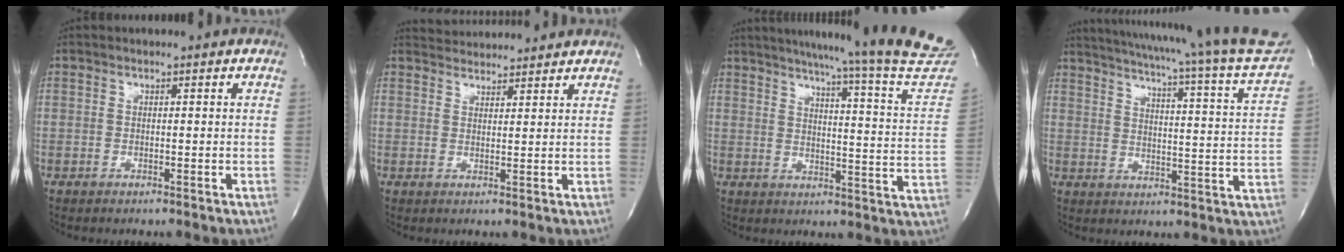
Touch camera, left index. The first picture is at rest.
{"total": 6.3, "force": [6.2, 0.6, 0.6], "torque": [-0.015, 0.028, 0.087]}
{"total": 26.9, "force": [24.1, -1.2, 11.7], "torque": [-0.173, -0.104, 0.285]}
{"total": 26.6, "force": [23.2, -0.2, 13.0], "torque": [-0.199, -0.065, 0.282]}